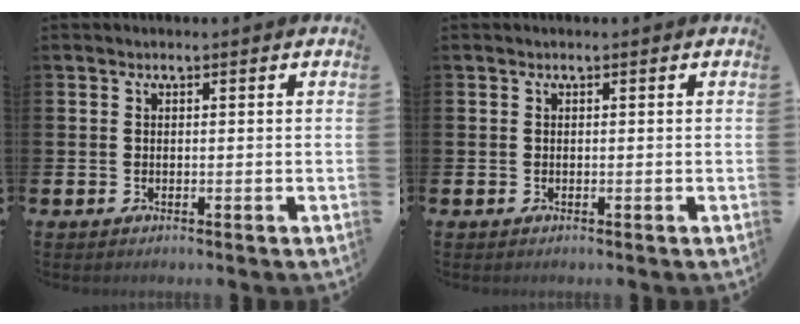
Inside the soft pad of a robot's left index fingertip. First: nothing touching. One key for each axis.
{"total": 0.0}